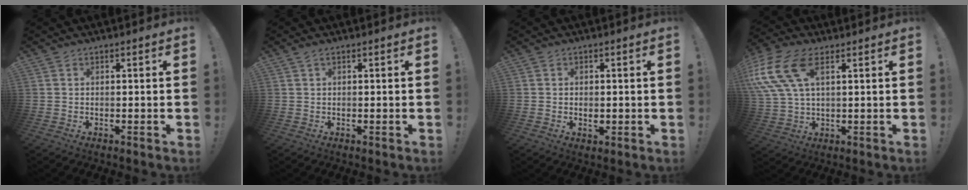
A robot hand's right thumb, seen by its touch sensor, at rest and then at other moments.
{"total": 1.0, "force": [0.5, 0.1, 0.9], "torque": [-0.019, 0.000, 0.008]}
{"total": 1.7, "force": [-0.2, 1.3, 1.0], "torque": [-0.010, 0.000, -0.005]}
{"total": 16.0, "force": [6.2, 8.4, 12.1], "torque": [-0.260, -0.015, 0.116]}